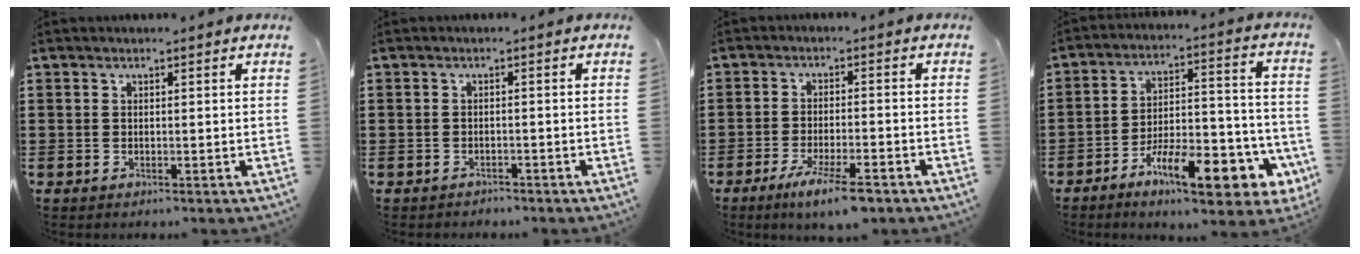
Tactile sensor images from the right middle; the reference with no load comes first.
{"total": 1.0, "force": [-1.0, 0.1, 0.0], "torque": [-0.004, -0.001, -0.021]}
{"total": 6.1, "force": [-4.1, 0.7, 4.4], "torque": [-0.081, -0.011, -0.070]}
{"total": 14.0, "force": [-8.6, 4.7, 9.9], "torque": [-0.154, 0.026, -0.146]}